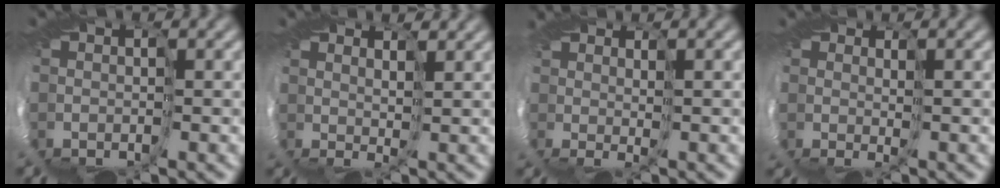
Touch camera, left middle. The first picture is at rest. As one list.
[{"total": 3.0, "force": [2.5, 0.6, 1.5], "torque": [-0.018, 0.016, 0.027]}, {"total": 1.7, "force": [1.4, -1.0, 0.0], "torque": [-0.004, 0.002, 0.022]}, {"total": 0.9, "force": [0.8, -0.3, 0.4], "torque": [-0.015, -0.001, 0.012]}]